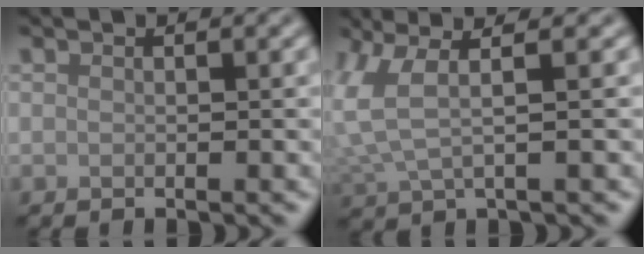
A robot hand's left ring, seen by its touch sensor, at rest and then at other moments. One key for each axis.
{"total": 4.0, "fx": 1.2, "fy": 1.1, "fz": 3.6, "tx": -0.092, "ty": 0.005, "tz": 0.027}